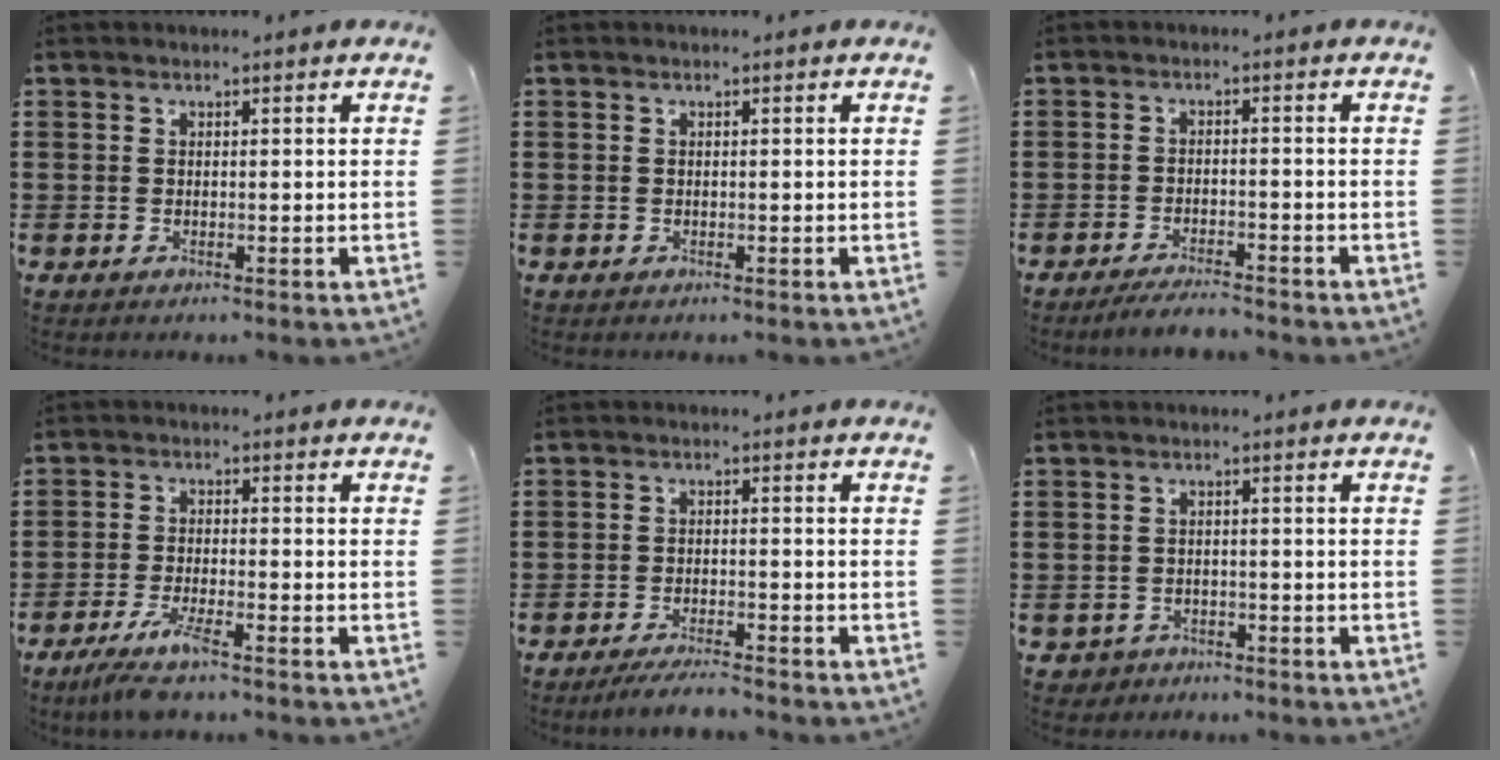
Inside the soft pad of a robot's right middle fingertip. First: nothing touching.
{"total": 0.0}
{"total": 3.1, "force": [-3.0, 0.0, 0.9], "torque": [-0.016, 0.001, -0.059]}
{"total": 5.0, "force": [-3.7, 0.2, 3.4], "torque": [-0.075, -0.015, -0.069]}
{"total": 3.3, "force": [-3.1, -0.1, 1.2], "torque": [-0.018, -0.002, -0.059]}
{"total": 1.6, "force": [-1.4, 0.6, -0.2], "torque": [-0.005, -0.001, -0.034]}